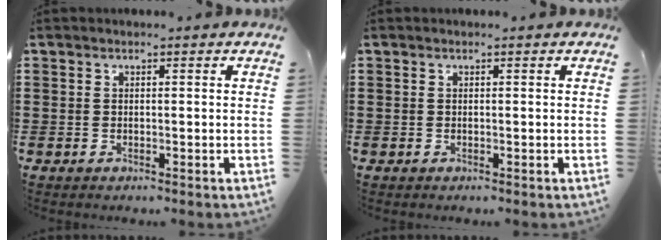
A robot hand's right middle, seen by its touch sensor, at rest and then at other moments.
{"total": 0.0}